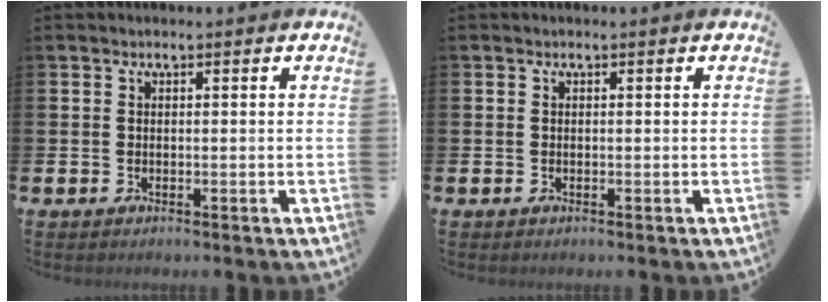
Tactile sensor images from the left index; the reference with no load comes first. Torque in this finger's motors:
{"motor_torque": [0.01, 0.00, 0.00, 0.00]}